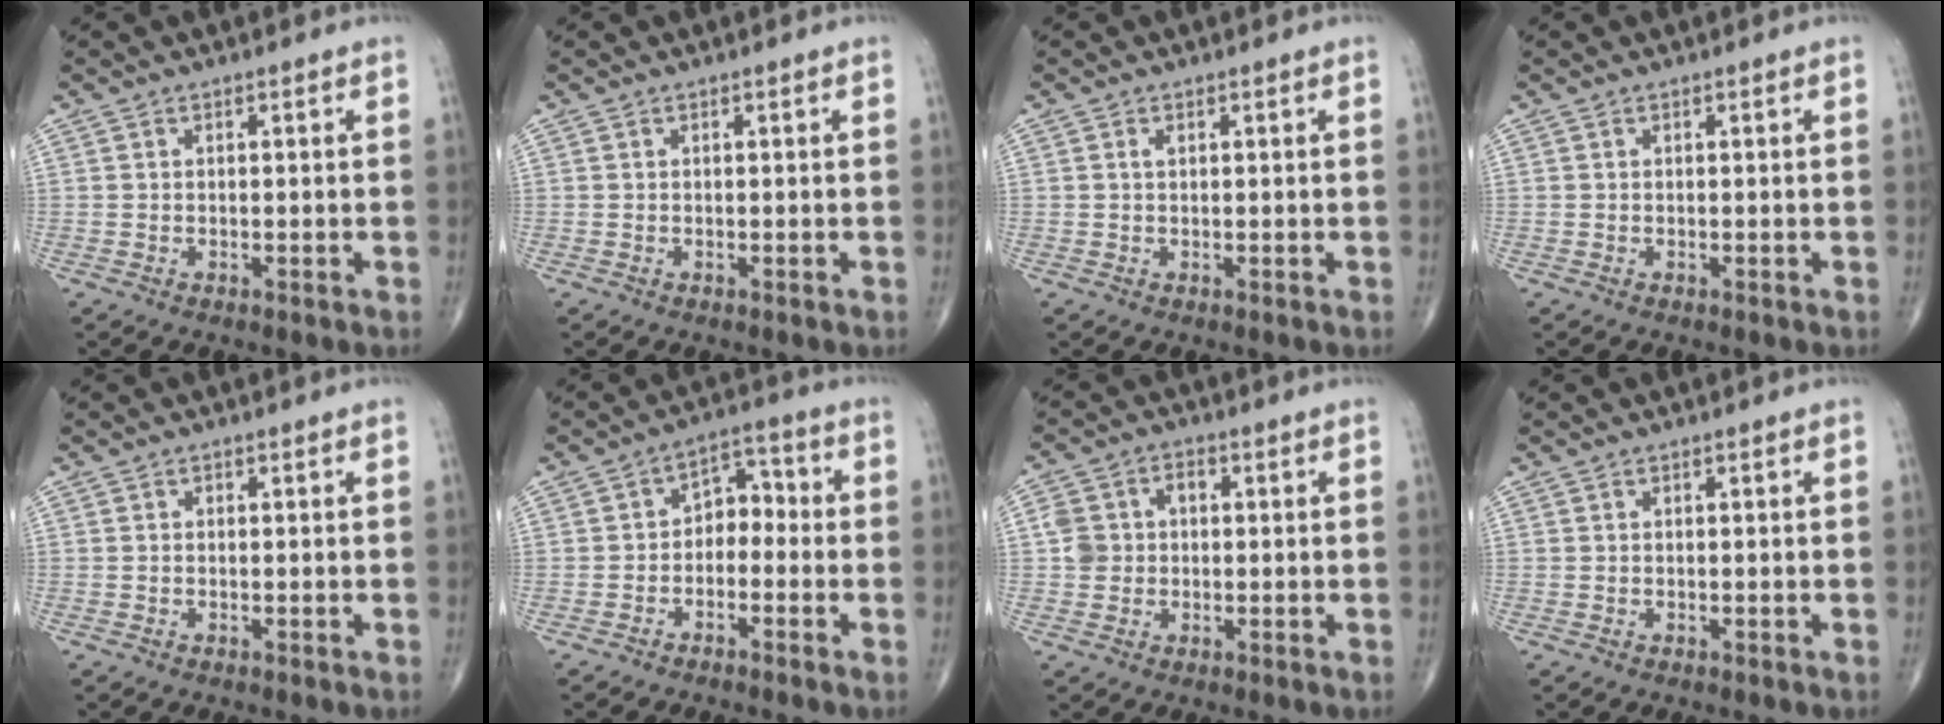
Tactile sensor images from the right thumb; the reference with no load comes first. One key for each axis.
{"total": 0.0}
{"total": 0.8, "fx": 0.3, "fy": 0.4, "fz": 0.7, "tx": -0.017, "ty": 0.003, "tz": 0.006}
{"total": 0.0}
{"total": 0.0}
{"total": 5.9, "fx": -1.6, "fy": 4.2, "fz": 3.9, "tx": -0.033, "ty": 0.039, "tz": -0.042}
{"total": 5.6, "fx": 0.2, "fy": 4.8, "fz": 2.9, "tx": -0.042, "ty": 0.022, "tz": -0.001}
{"total": 0.0}